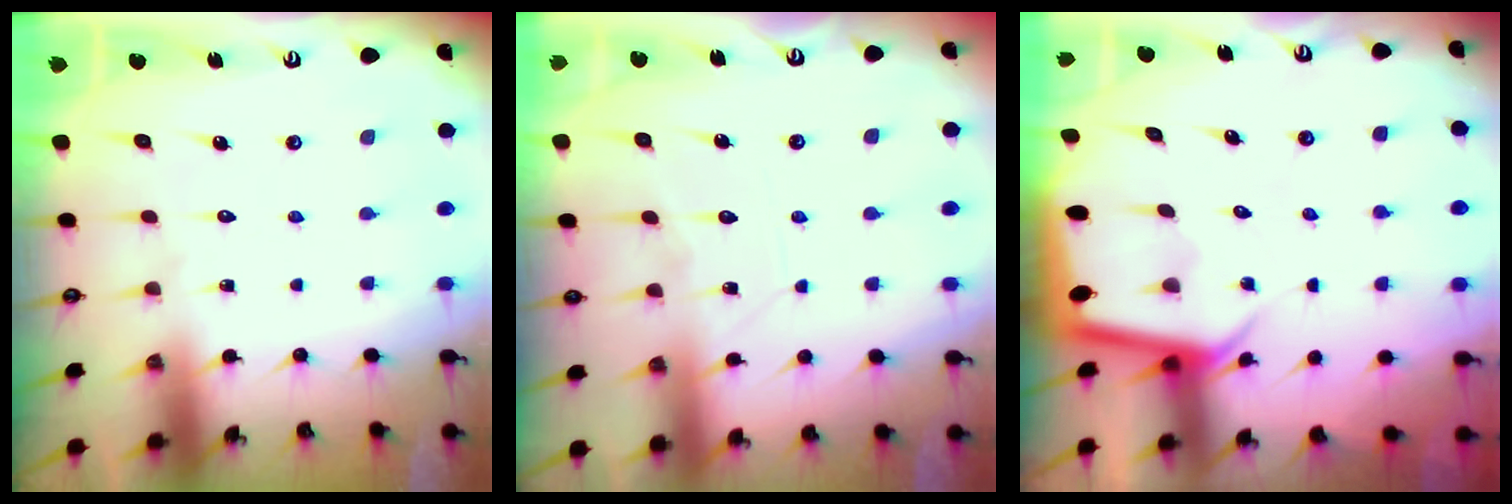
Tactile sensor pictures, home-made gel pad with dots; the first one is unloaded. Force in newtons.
{"total": 7.0, "press": 7.0, "slide": 0.5}
{"total": 2.6, "press": 2.6, "slide": 0.1}